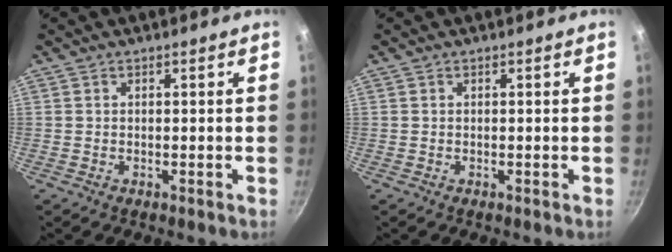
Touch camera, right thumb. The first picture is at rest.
{"total": 0.0}